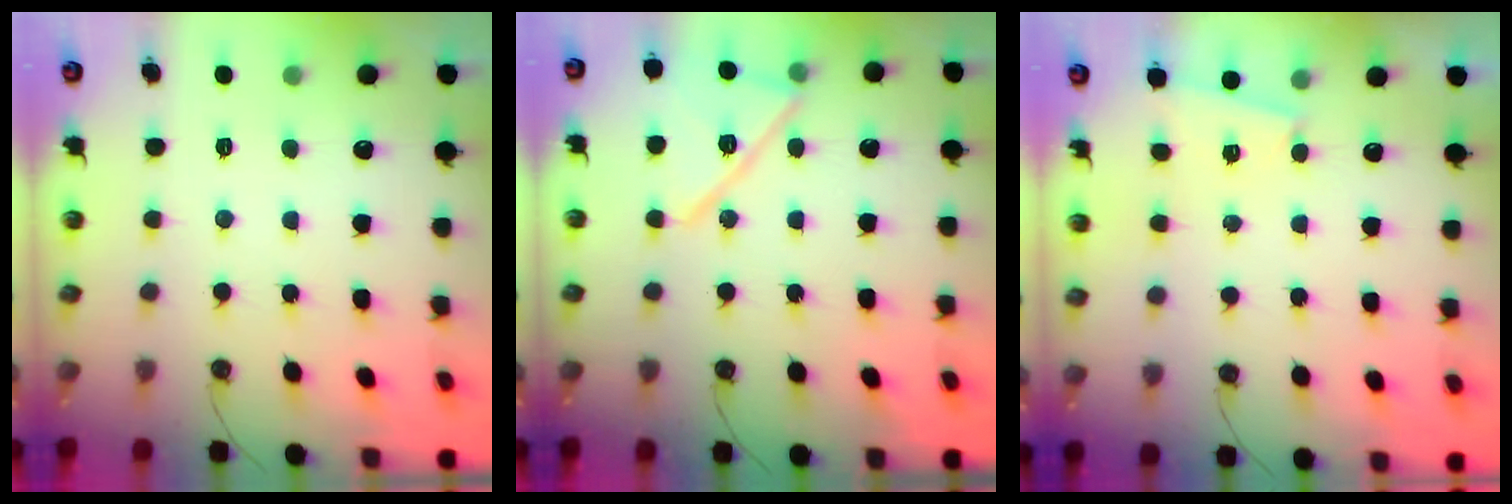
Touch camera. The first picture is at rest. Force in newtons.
{"total": 15.5, "press": 15.4, "slide": 1.1}
{"total": 1.7, "press": 1.3, "slide": 1.0}